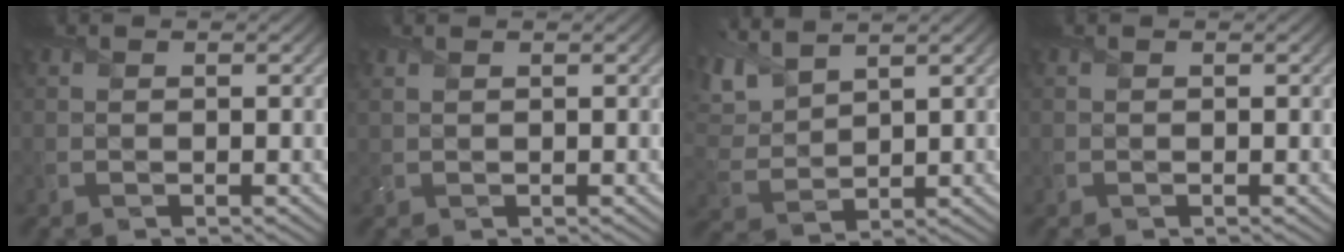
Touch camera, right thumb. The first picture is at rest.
{"total": 0.7, "force": [0.7, 0.1, 0.3], "torque": [-0.014, 0.002, 0.017]}
{"total": 6.8, "force": [5.0, 2.5, 3.9], "torque": [-0.115, 0.015, 0.101]}
{"total": 0.0}